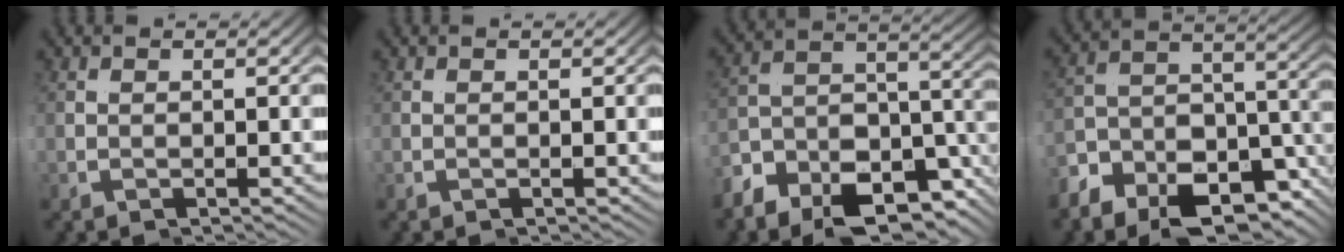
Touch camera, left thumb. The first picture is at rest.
{"total": 0.0}
{"total": 5.4, "force": [-3.8, 1.1, 3.6], "torque": [-0.069, 0.023, -0.082]}
{"total": 5.8, "force": [-3.9, 1.8, 3.9], "torque": [-0.069, 0.018, -0.084]}